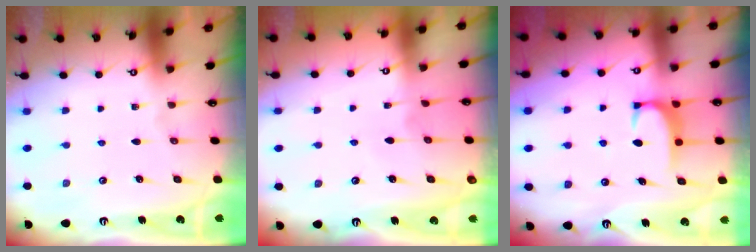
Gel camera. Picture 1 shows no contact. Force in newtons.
{"total": 3.4, "press": 3.4, "slide": 0.1}
{"total": 1.9, "press": 1.9, "slide": 0.4}